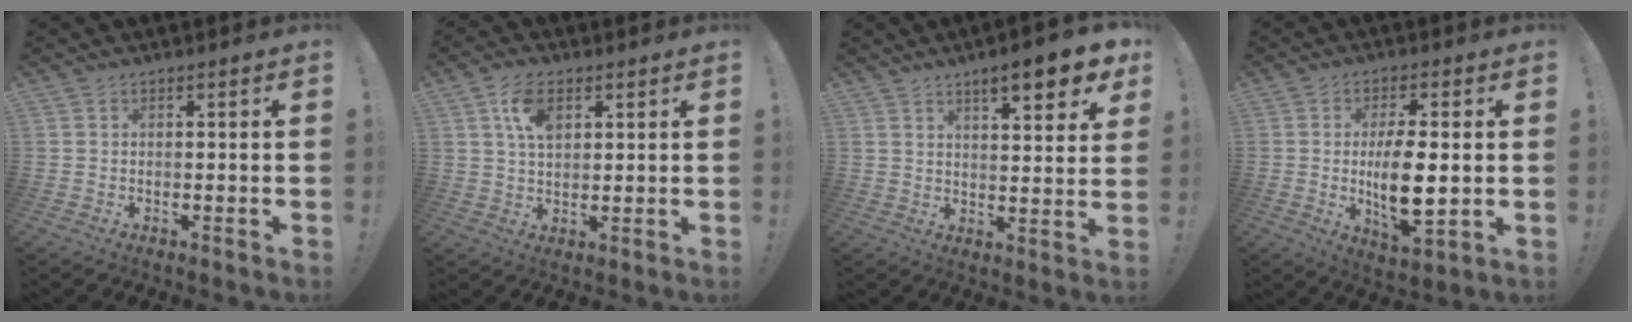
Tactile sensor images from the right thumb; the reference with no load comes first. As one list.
[{"total": 8.2, "force": [3.4, 4.8, 5.8], "torque": [-0.098, -0.001, 0.064]}, {"total": 10.3, "force": [6.2, 2.1, 7.9], "torque": [-0.110, -0.034, 0.098]}, {"total": 11.9, "force": [-0.1, 4.4, 11.1], "torque": [-0.197, -0.017, -0.006]}]